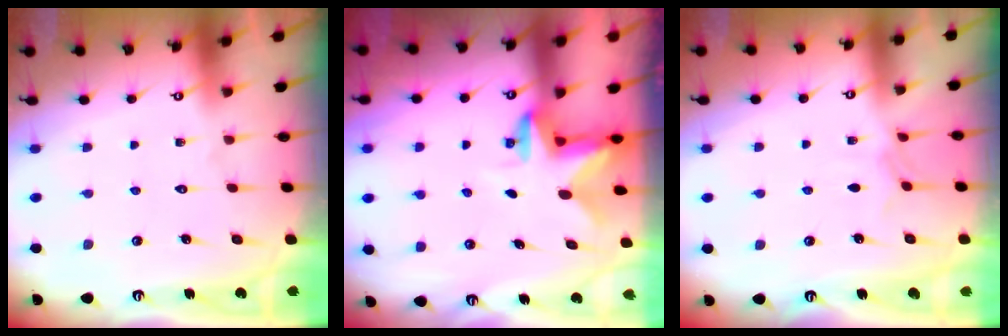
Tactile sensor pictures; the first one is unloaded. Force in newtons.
{"total": 2.7, "press": 2.6, "slide": 0.5}
{"total": 3.8, "press": 3.7, "slide": 0.5}